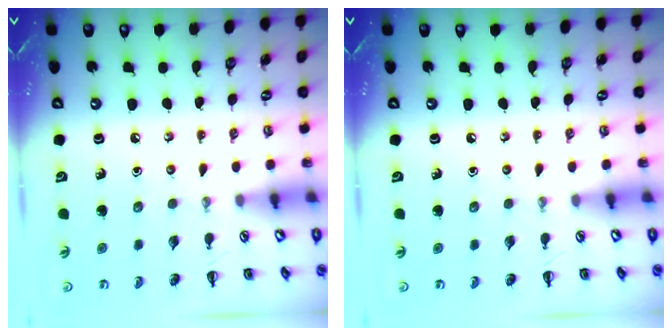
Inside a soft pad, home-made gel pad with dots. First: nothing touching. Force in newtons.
{"total": 0.0}